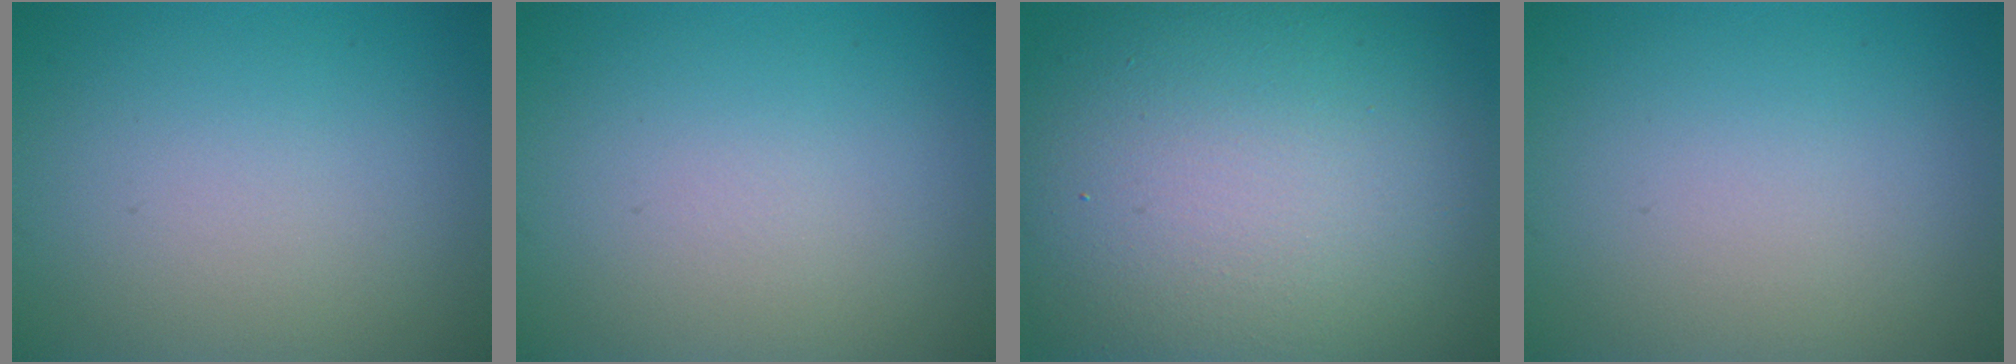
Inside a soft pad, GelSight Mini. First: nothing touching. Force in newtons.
{"total": 0.0}
{"total": 16.1, "press": 16.1, "slide": 0.8}
{"total": 0.0}